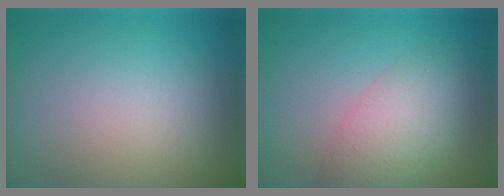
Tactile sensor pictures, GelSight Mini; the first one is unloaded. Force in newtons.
{"total": 4.9, "press": 4.9, "slide": 0.3}